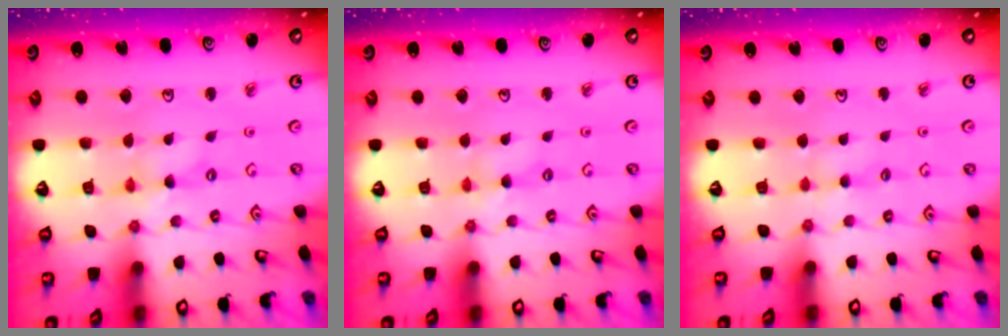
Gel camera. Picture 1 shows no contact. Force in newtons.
{"total": 1.8, "press": 1.8, "slide": 0.3}
{"total": 1.6, "press": 1.6, "slide": 0.3}